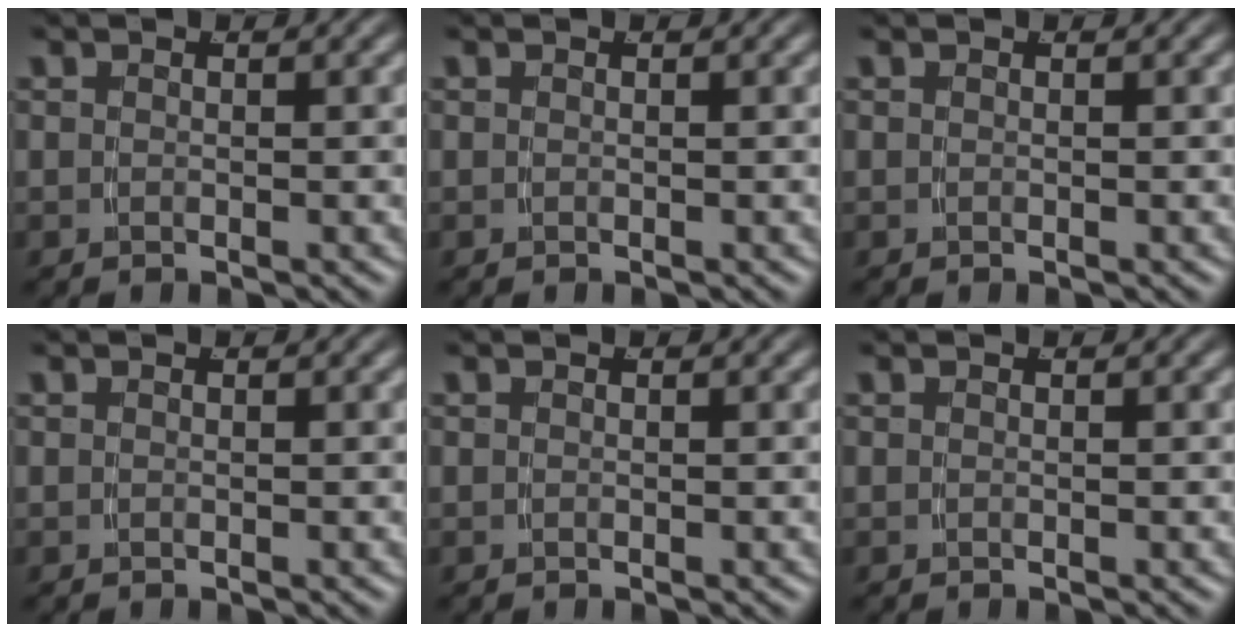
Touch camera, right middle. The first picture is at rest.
{"total": 0.0}
{"total": 0.0}
{"total": 0.0}
{"total": 0.0}
{"total": 0.0}